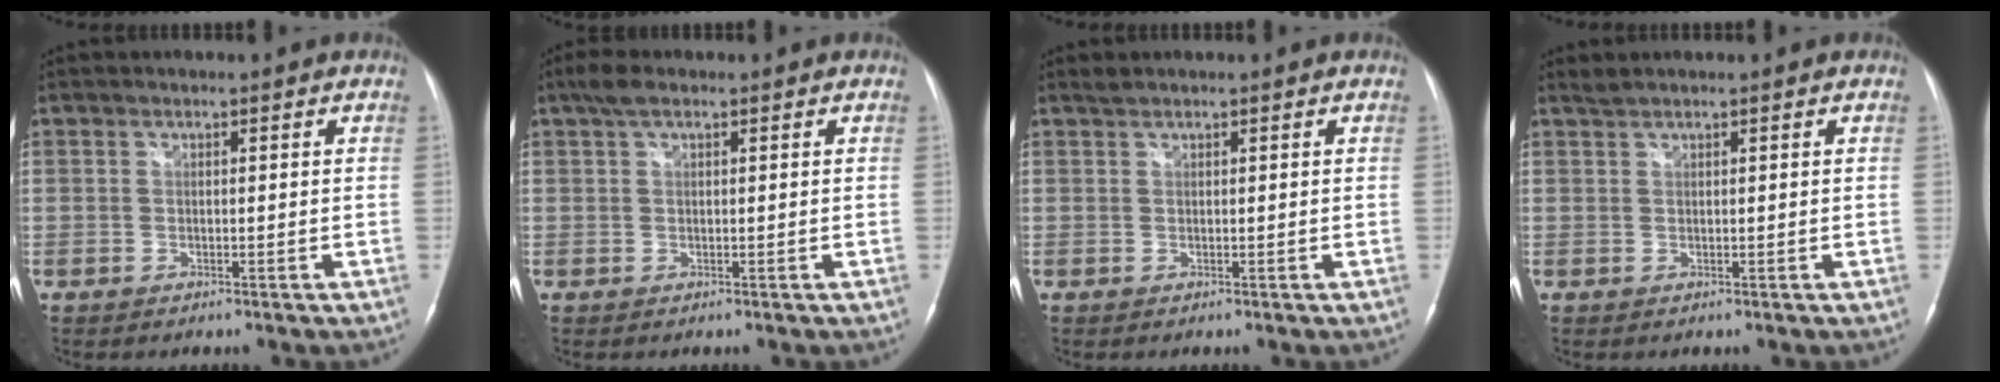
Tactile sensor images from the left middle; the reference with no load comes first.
{"total": 2.8, "force": [1.8, 0.9, 1.9], "torque": [-0.044, 0.018, 0.036]}
{"total": 0.8, "force": [0.7, -0.1, 0.2], "torque": [-0.010, 0.005, 0.019]}
{"total": 0.9, "force": [0.9, -0.2, 0.2], "torque": [-0.011, 0.007, 0.024]}